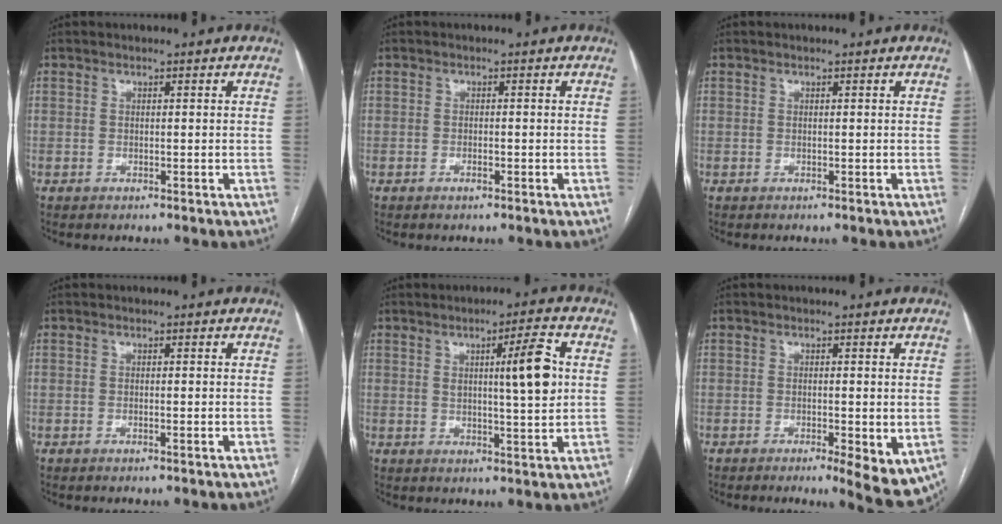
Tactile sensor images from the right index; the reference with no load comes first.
{"total": 1.0, "force": [-0.5, 0.2, 0.8], "torque": [-0.018, -0.001, -0.009]}
{"total": 0.0}
{"total": 0.5, "force": [-0.2, -0.1, 0.5], "torque": [-0.010, 0.000, -0.004]}
{"total": 8.1, "force": [1.7, 0.6, 7.9], "torque": [-0.118, 0.001, 0.025]}
{"total": 8.0, "force": [-3.6, 2.3, 6.7], "torque": [-0.074, -0.014, -0.050]}